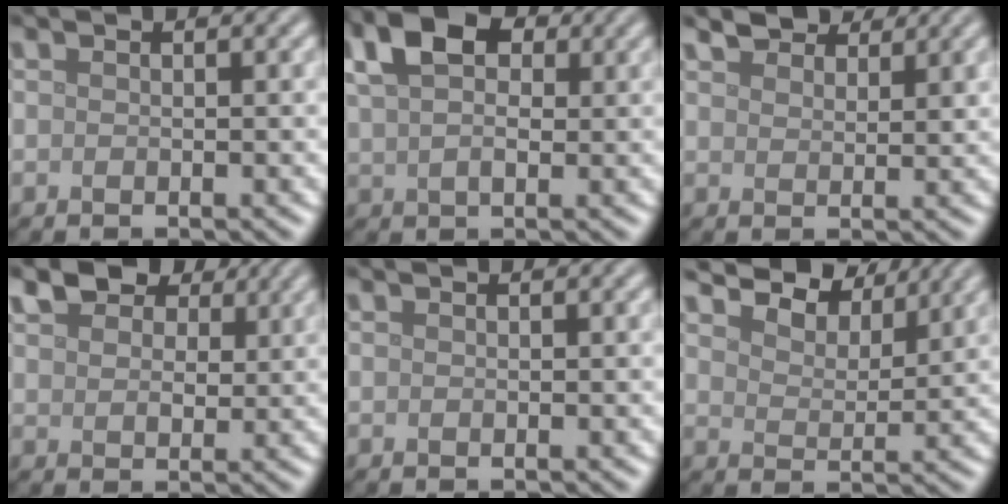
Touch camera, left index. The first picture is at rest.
{"total": 6.5, "force": [3.0, 3.7, 4.4], "torque": [-0.086, 0.014, 0.046]}
{"total": 3.7, "force": [3.3, 1.2, 1.1], "torque": [-0.025, 0.007, 0.052]}
{"total": 4.8, "force": [3.2, 2.8, 2.3], "torque": [-0.046, 0.005, 0.053]}
{"total": 0.0}
{"total": 6.0, "force": [5.3, 1.9, 2.1], "torque": [-0.046, -0.003, 0.086]}